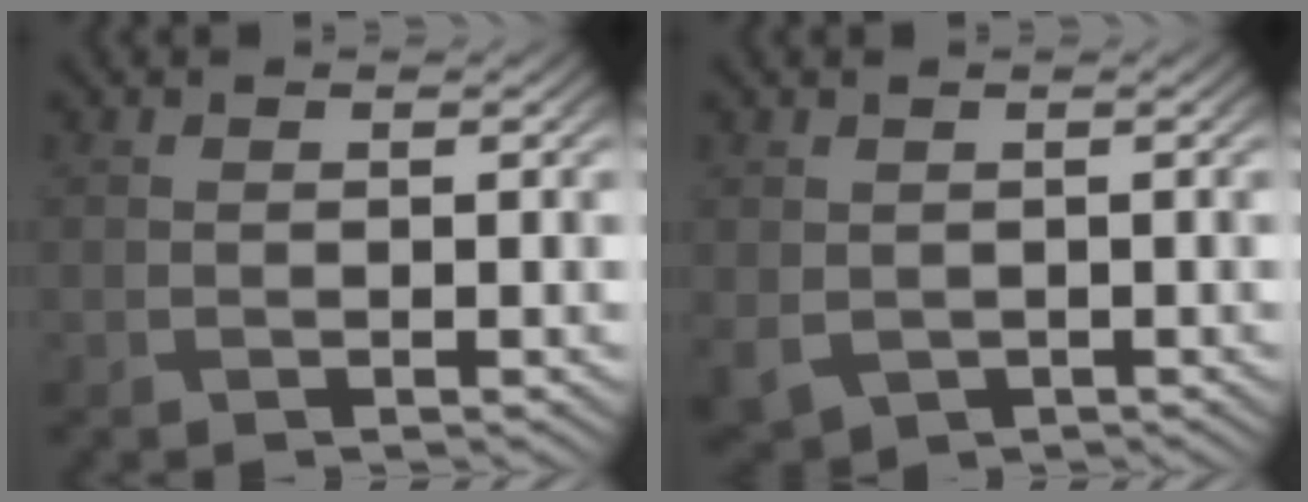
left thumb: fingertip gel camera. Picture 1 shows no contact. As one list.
[{"total": 2.5, "force": [-0.2, 2.1, 1.3], "torque": [-0.046, -0.015, 0.000]}]